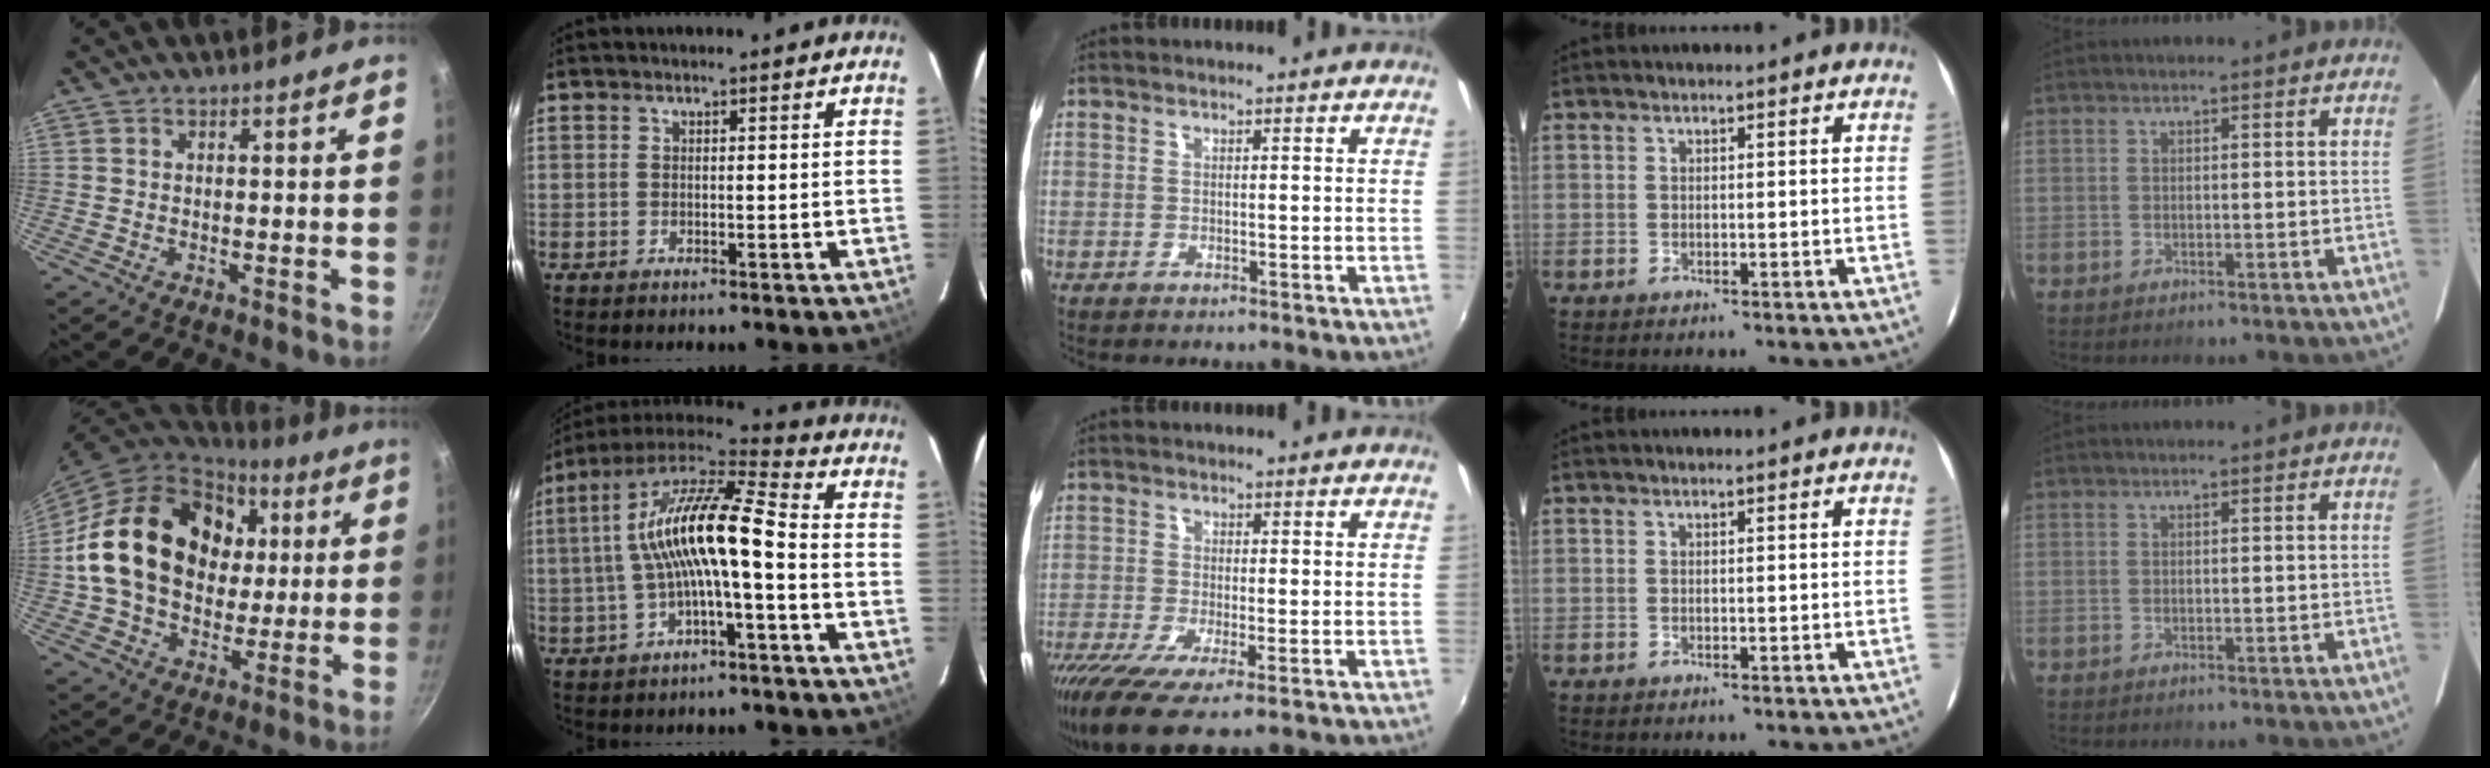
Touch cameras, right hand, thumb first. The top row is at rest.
{"thumb": {"total": 24.6, "force": [4.1, 18.7, 15.5], "torque": [-0.245, 0.020, 0.075]}, "index": {"total": 14.9, "force": [-1.4, 3.0, 14.6], "torque": [-0.269, 0.019, -0.030]}, "middle": {"total": 9.8, "force": [-5.7, 2.0, 7.7], "torque": [-0.173, -0.047, -0.105]}}